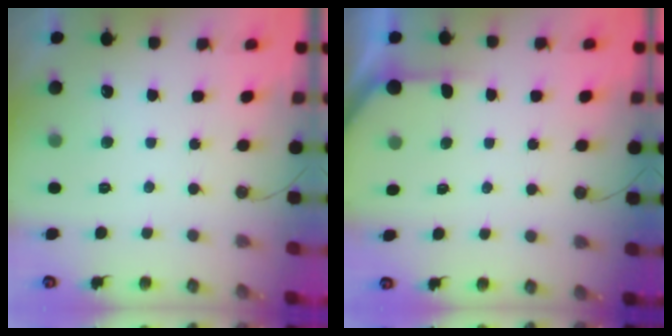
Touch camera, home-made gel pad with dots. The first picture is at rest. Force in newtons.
{"total": 2.9, "press": 2.9, "slide": 0.2}